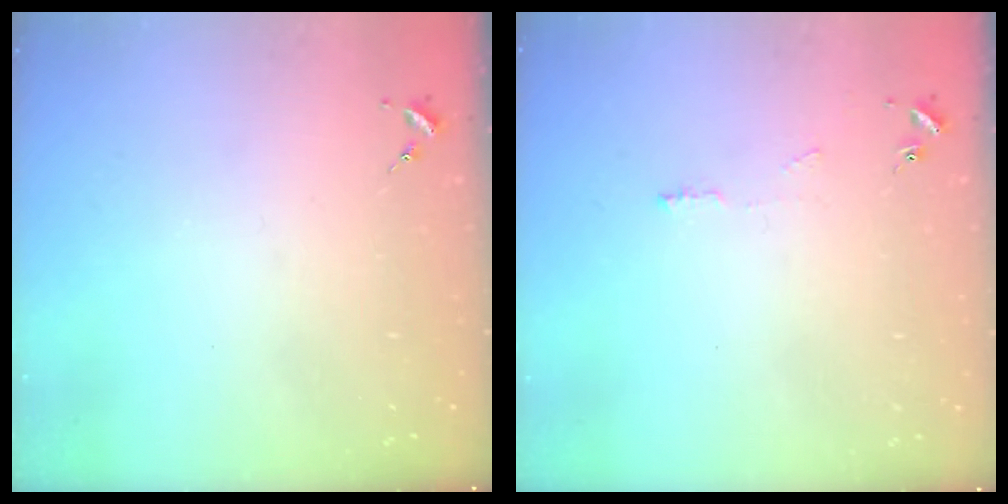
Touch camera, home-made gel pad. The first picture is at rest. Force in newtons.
{"total": 4.4, "press": 4.3, "slide": 0.5}